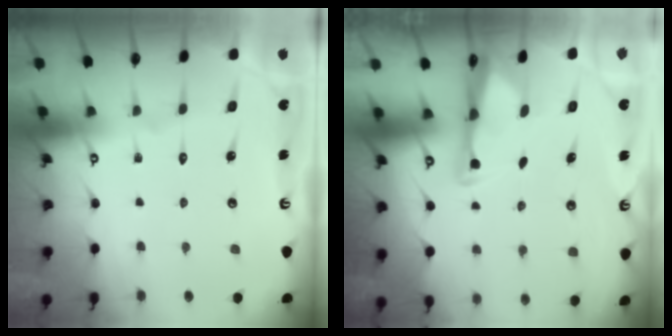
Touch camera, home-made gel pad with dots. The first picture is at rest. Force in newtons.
{"total": 2.7, "press": 2.6, "slide": 0.4}